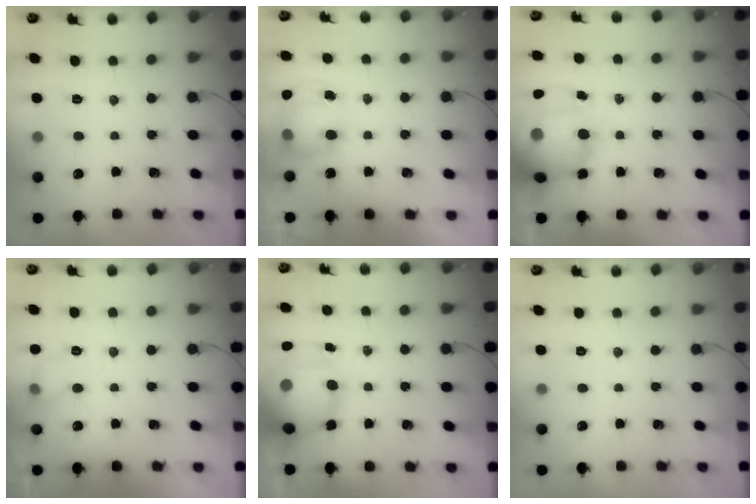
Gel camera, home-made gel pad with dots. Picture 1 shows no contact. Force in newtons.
{"total": 7.4, "press": 7.3, "slide": 1.2}
{"total": 21.9, "press": 21.3, "slide": 5.0}
{"total": 6.0, "press": 5.8, "slide": 1.5}
{"total": 15.4, "press": 14.8, "slide": 4.4}
{"total": 0.0}